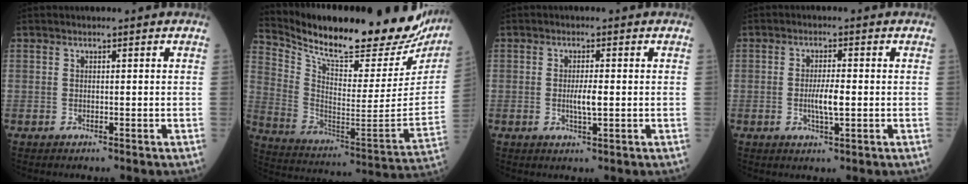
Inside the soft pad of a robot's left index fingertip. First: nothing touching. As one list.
[{"total": 28.5, "force": [25.2, 6.3, 11.7], "torque": [-0.209, -0.069, 0.352]}, {"total": 2.8, "force": [-0.2, 0.4, 2.8], "torque": [-0.055, -0.003, -0.002]}, {"total": 3.8, "force": [-0.5, 0.7, 3.7], "torque": [-0.075, -0.003, -0.008]}]